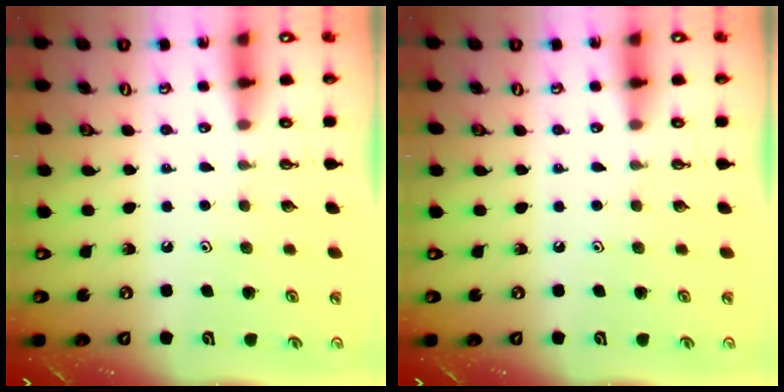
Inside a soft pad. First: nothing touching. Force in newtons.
{"total": 0.0}